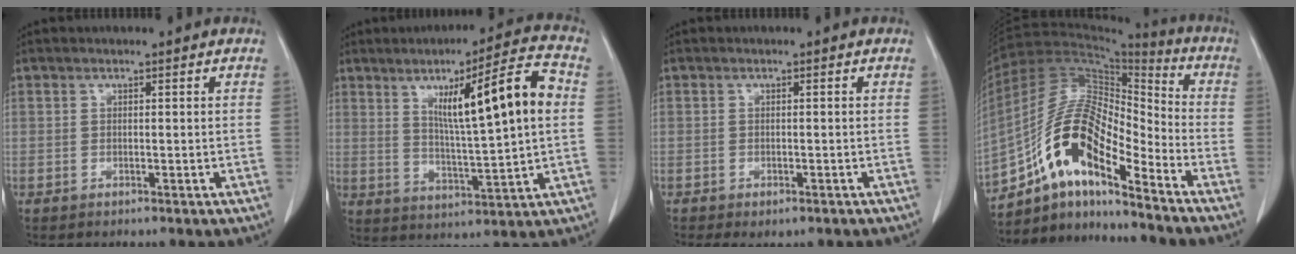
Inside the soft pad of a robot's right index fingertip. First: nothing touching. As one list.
[{"total": 14.3, "force": [3.4, 0.7, 13.9], "torque": [-0.214, 0.012, 0.055]}, {"total": 3.4, "force": [-2.4, 1.4, 2.0], "torque": [-0.024, -0.008, -0.029]}, {"total": 15.9, "force": [-9.9, 4.4, 11.6], "torque": [-0.226, 0.037, -0.175]}]